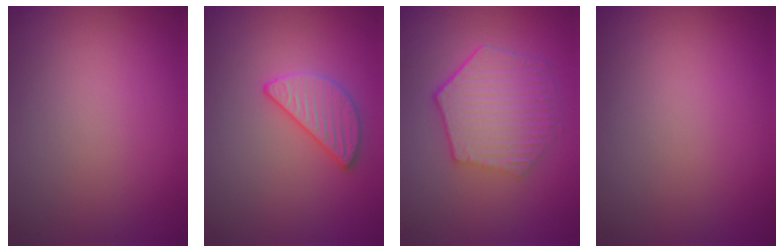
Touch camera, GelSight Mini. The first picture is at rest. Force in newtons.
{"total": 2.7, "press": 2.7, "slide": 0.4}
{"total": 5.9, "press": 4.4, "slide": 4.0}
{"total": 0.0}